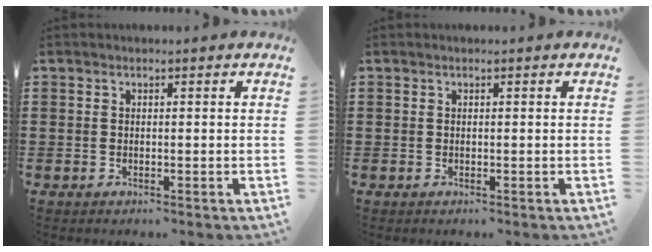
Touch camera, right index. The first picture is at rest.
{"total": 0.0}